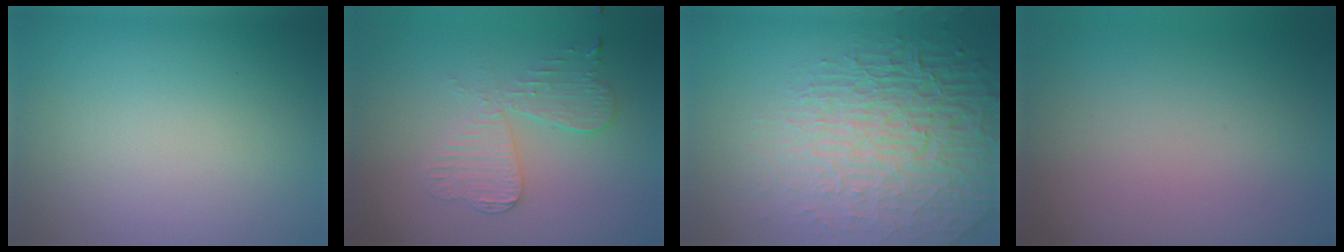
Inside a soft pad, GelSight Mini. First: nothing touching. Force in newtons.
{"total": 4.0, "press": 3.4, "slide": 2.0}
{"total": 8.7, "press": 5.9, "slide": 6.4}
{"total": 0.0}